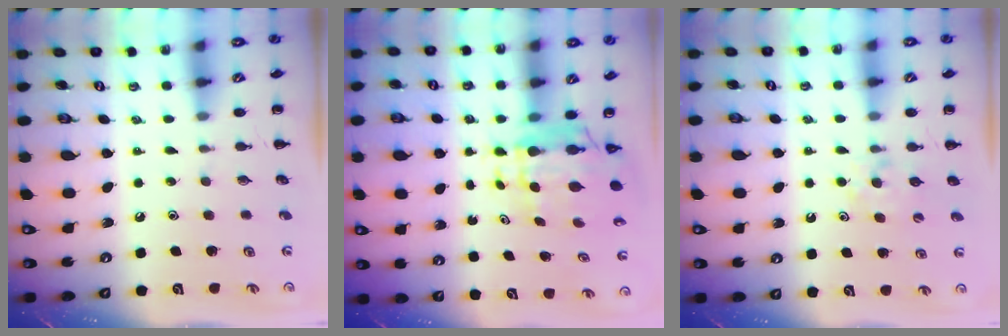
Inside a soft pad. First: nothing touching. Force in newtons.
{"total": 6.6, "press": 6.2, "slide": 2.1}
{"total": 5.1, "press": 4.9, "slide": 1.4}